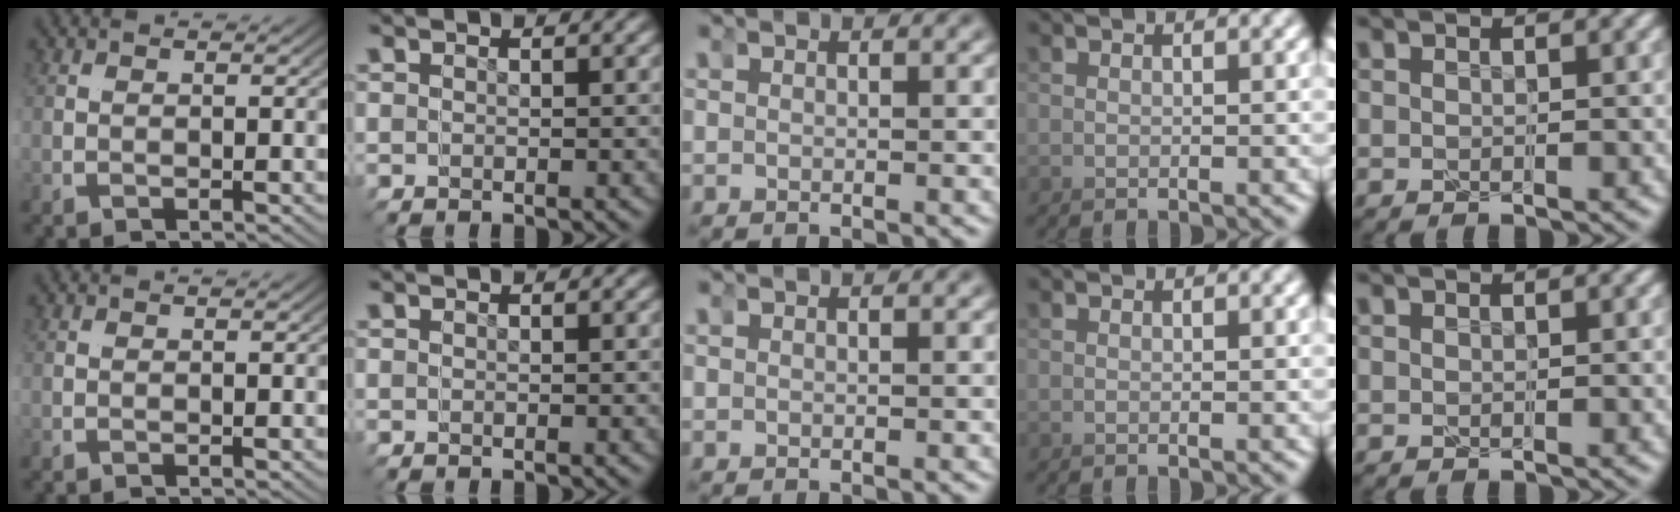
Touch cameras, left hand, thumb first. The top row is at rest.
{}